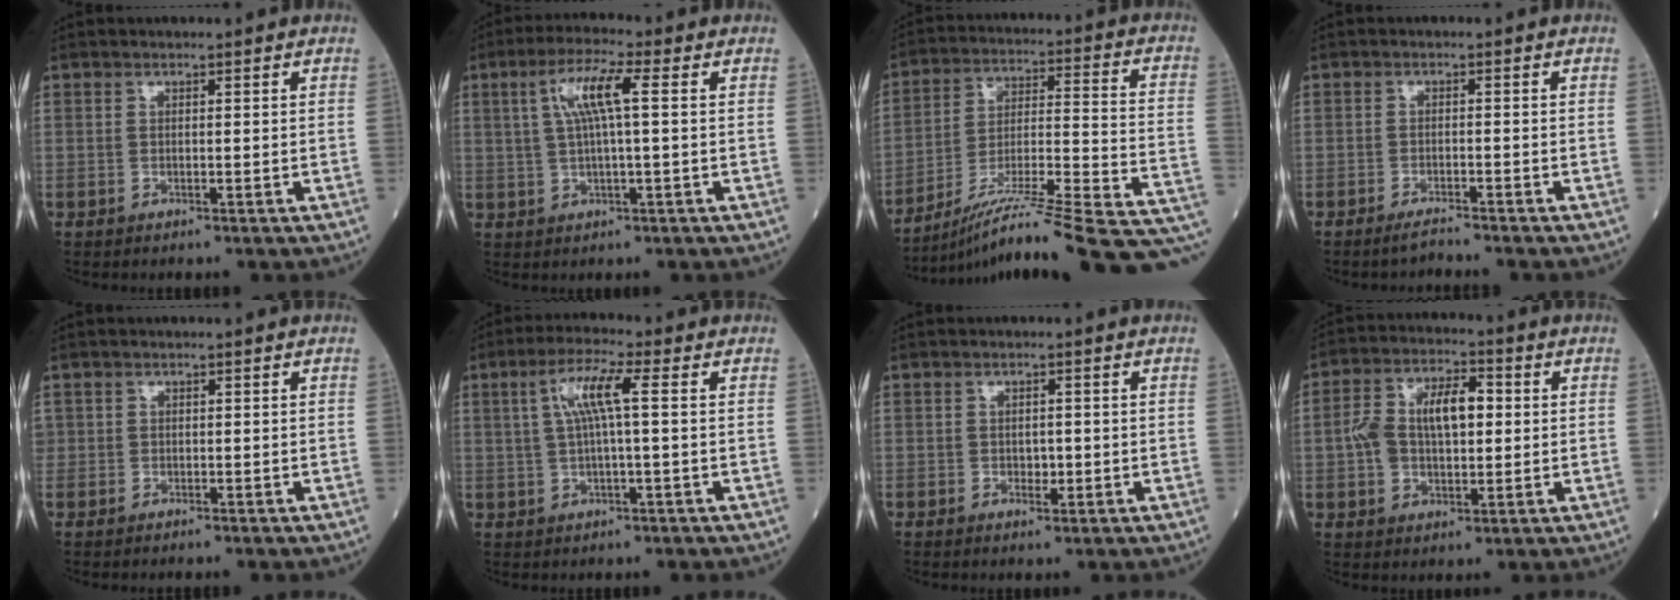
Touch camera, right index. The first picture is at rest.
{"total": 7.0, "force": [1.7, 0.6, 6.8], "torque": [-0.135, 0.015, 0.032]}
{"total": 25.2, "force": [-19.8, 0.6, 15.5], "torque": [-0.162, 0.003, -0.303]}
{"total": 2.0, "force": [-1.9, -0.3, 0.5], "torque": [-0.014, -0.005, -0.035]}
{"total": 0.7, "force": [-0.4, 0.6, -0.1], "torque": [-0.002, 0.005, -0.011]}
{"total": 6.5, "force": [1.3, 0.4, 6.3], "torque": [-0.126, 0.017, 0.026]}
{"total": 1.7, "force": [-0.4, 1.0, 1.3], "torque": [-0.017, 0.001, -0.004]}
{"total": 10.3, "force": [0.7, 5.2, 8.8], "torque": [-0.172, 0.028, 0.015]}